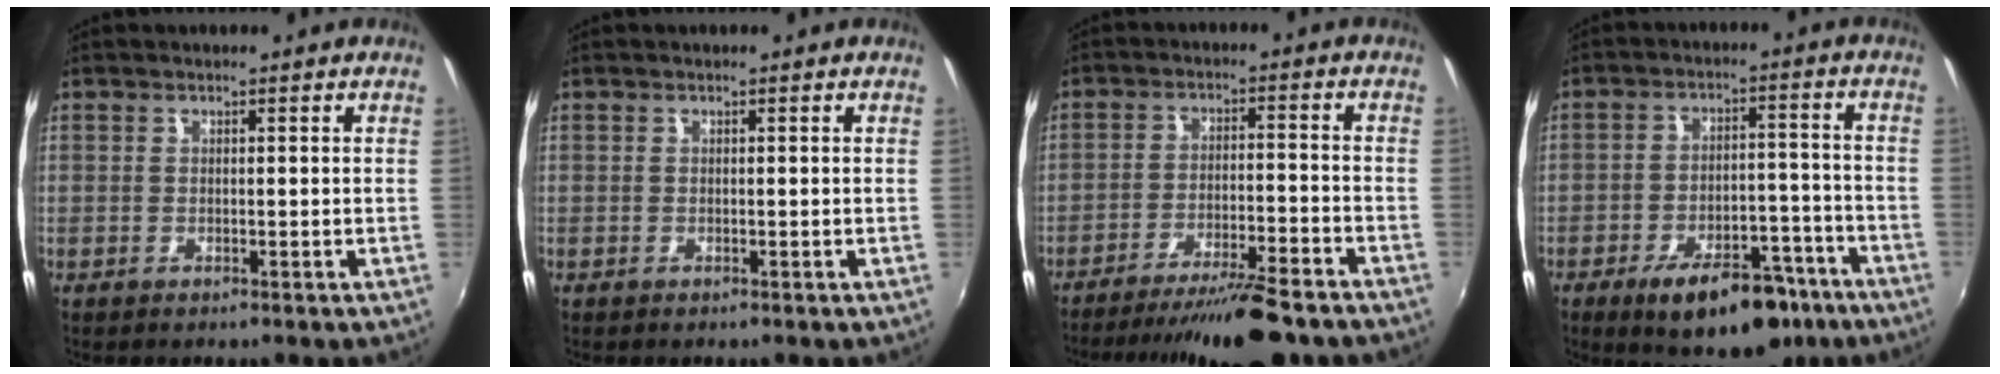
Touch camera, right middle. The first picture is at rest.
{"total": 0.0}
{"total": 15.2, "force": [-13.1, 1.9, 7.6], "torque": [-0.142, -0.014, -0.196]}
{"total": 14.6, "force": [-9.7, 6.7, 8.6], "torque": [-0.136, 0.009, -0.130]}